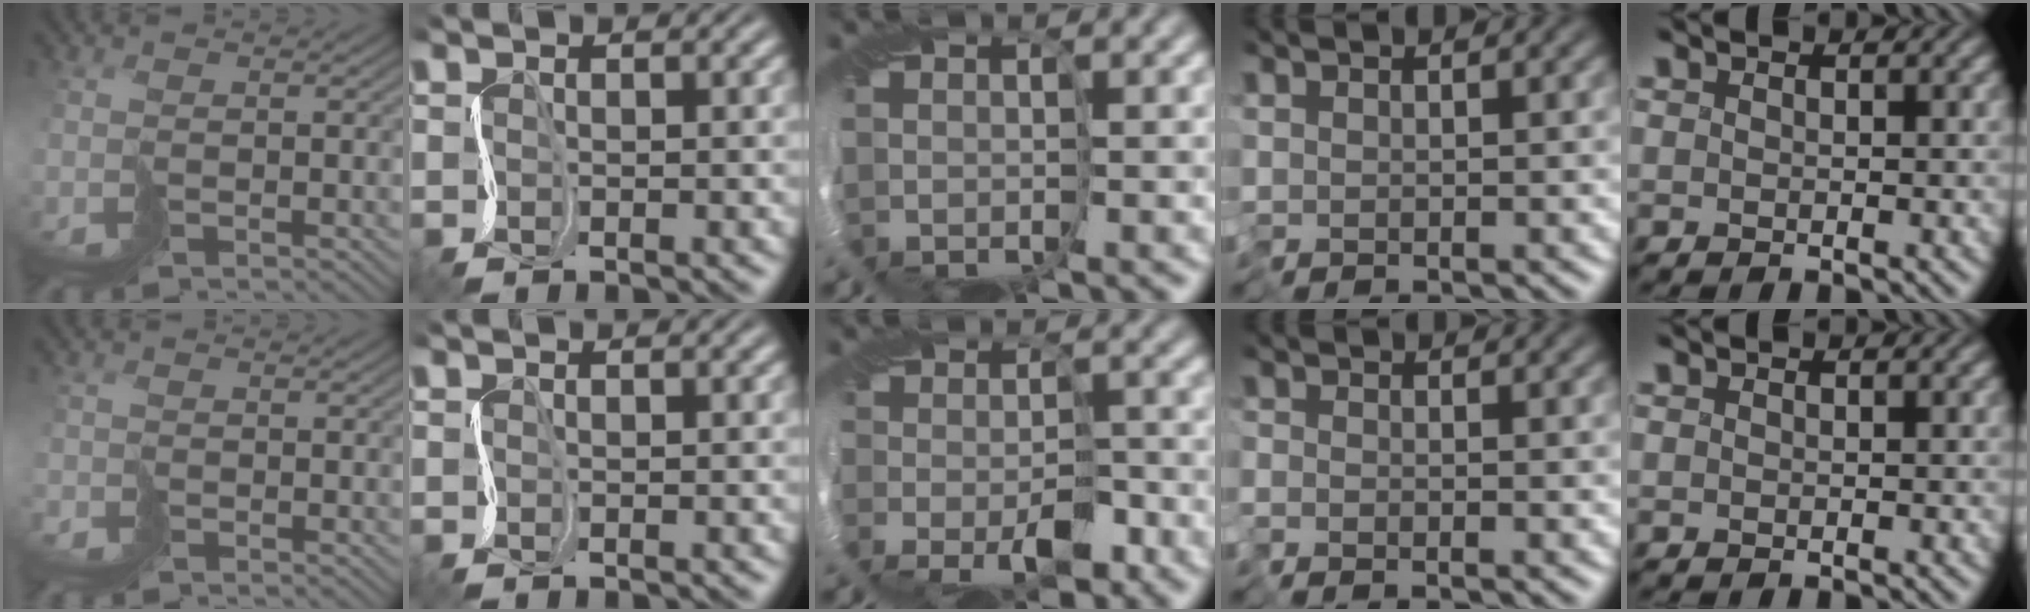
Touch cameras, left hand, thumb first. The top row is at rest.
{"thumb": {"total": 1.3, "force": [-1.1, 0.2, -0.5], "torque": [0.007, -0.009, -0.026]}, "middle": {"total": 1.5, "force": [-1.4, 0.2, 0.5], "torque": [0.006, -0.003, -0.023]}, "ring": {"total": 1.3, "force": [-1.3, 0.2, -0.2], "torque": [0.017, -0.003, -0.027]}}